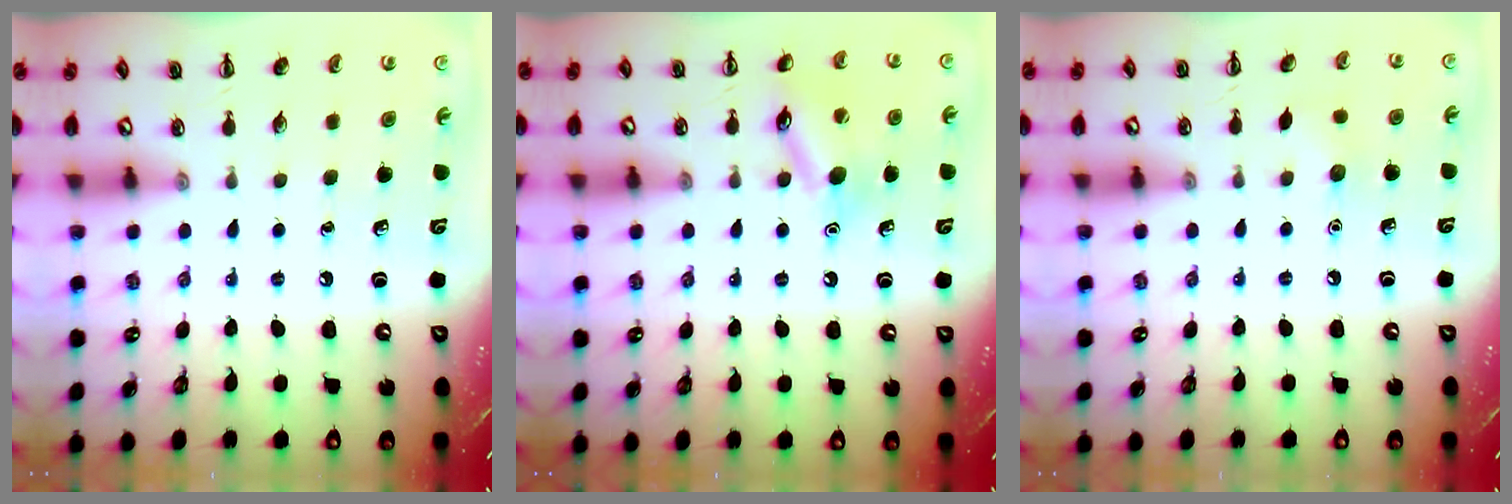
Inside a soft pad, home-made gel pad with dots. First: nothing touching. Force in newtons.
{"total": 11.8, "press": 11.7, "slide": 1.6}
{"total": 5.1, "press": 4.9, "slide": 1.5}